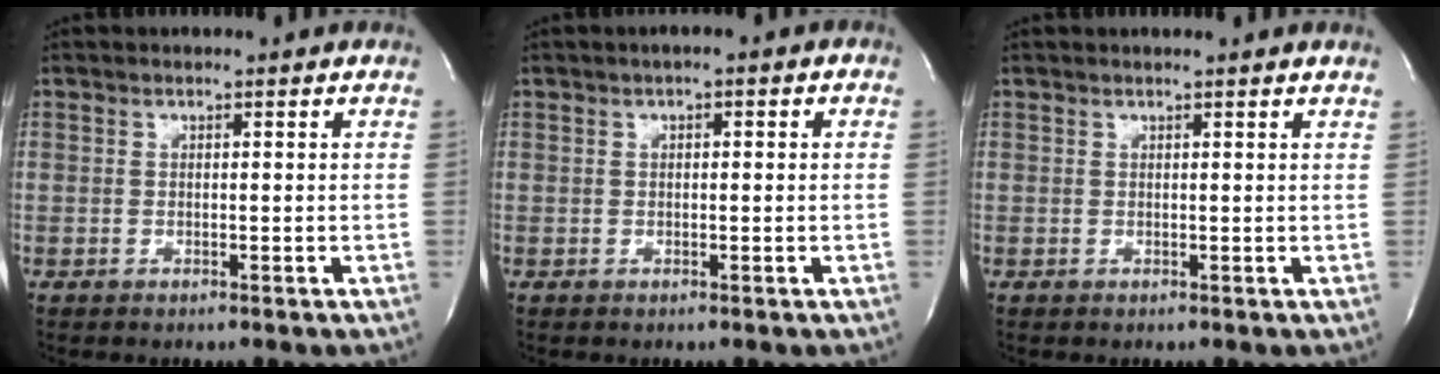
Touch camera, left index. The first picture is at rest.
{"total": 2.0, "force": [0.7, 0.8, 1.7], "torque": [-0.026, 0.011, 0.006]}
{"total": 1.8, "force": [1.7, -0.5, 0.6], "torque": [-0.021, -0.001, 0.022]}